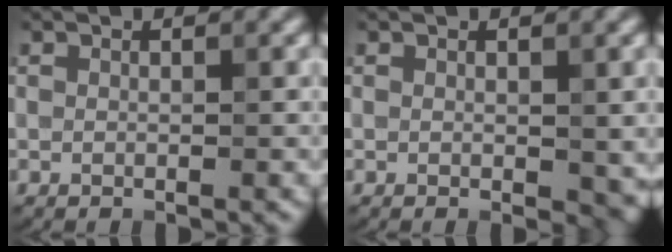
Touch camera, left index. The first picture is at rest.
{"total": 2.1, "force": [0.0, 1.2, 1.7], "torque": [-0.020, -0.006, 0.002]}